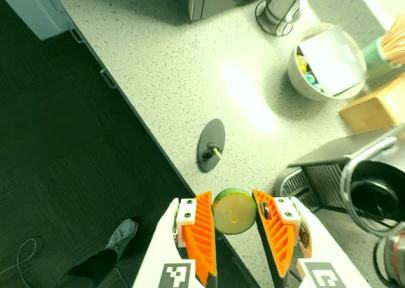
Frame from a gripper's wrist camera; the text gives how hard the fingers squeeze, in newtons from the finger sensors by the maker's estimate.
{"total": 11.0, "left": 11.5, "right": 10.6}